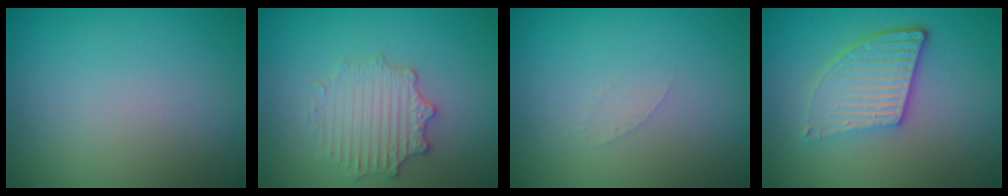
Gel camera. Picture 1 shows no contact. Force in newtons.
{"total": 2.9, "press": 2.9, "slide": 0.6}
{"total": 0.7, "press": 0.7, "slide": 0.1}
{"total": 5.0, "press": 3.6, "slide": 3.5}